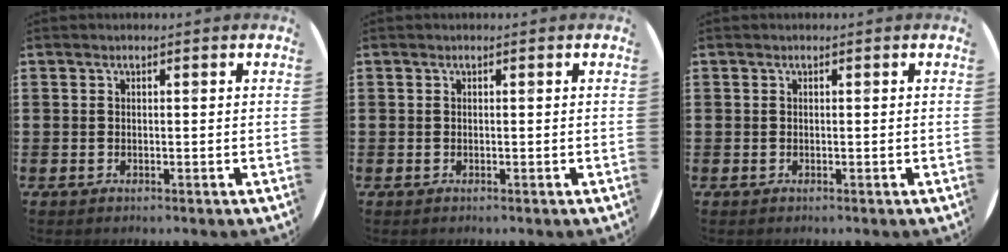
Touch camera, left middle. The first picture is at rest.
{"total": 0.0}
{"total": 0.0}